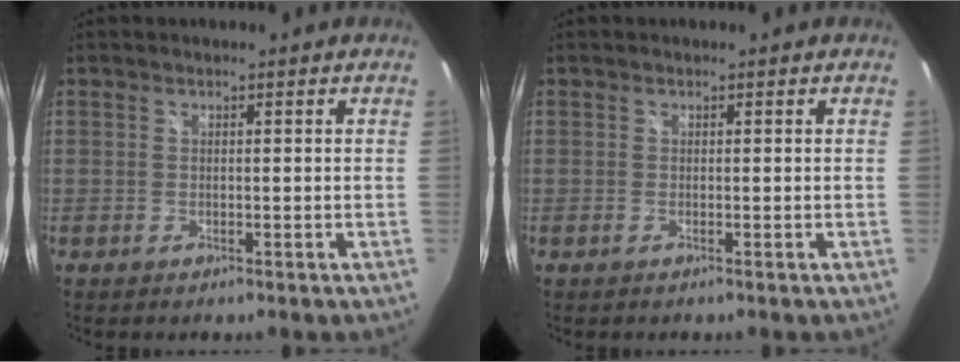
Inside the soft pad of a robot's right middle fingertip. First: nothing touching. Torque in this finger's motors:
{"motor_torque": [0.07, 0.17, 0.00, 0.00]}